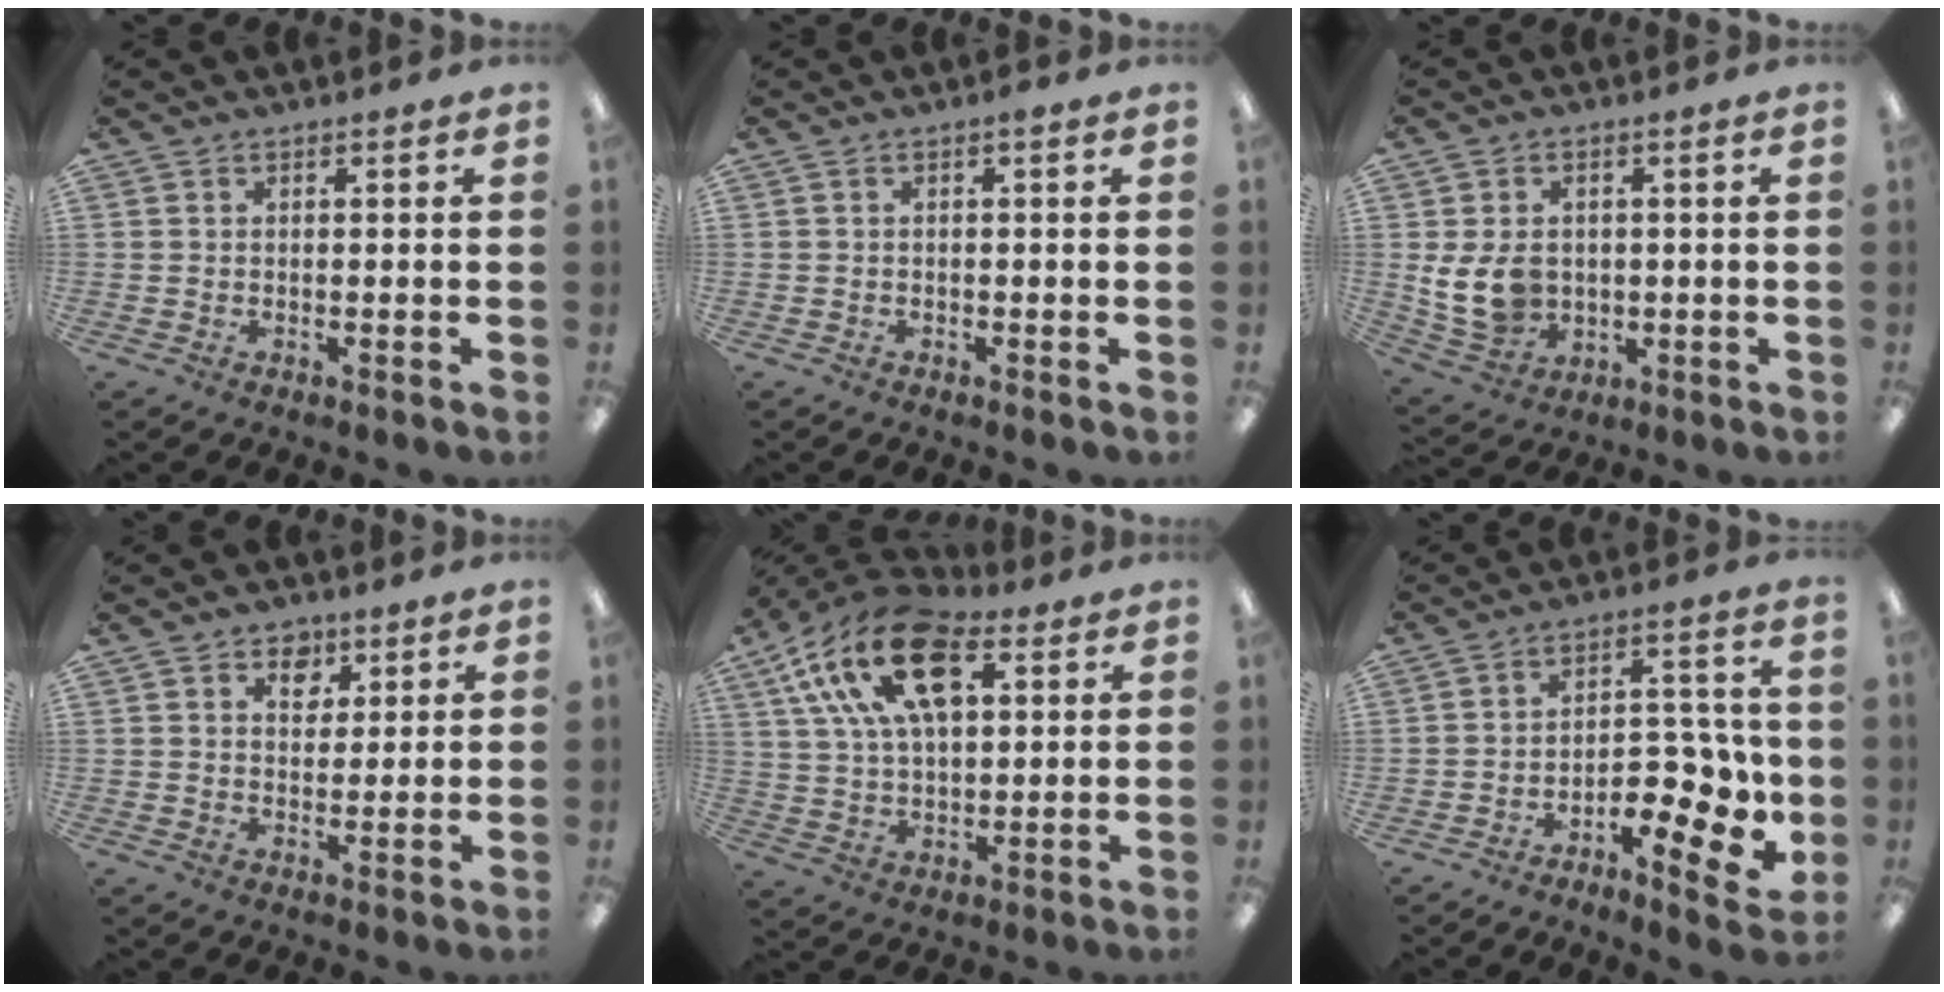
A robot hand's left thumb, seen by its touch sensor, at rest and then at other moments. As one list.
[{"total": 1.2, "force": [-0.3, 0.2, 1.1], "torque": [-0.020, 0.002, -0.006]}, {"total": 9.4, "force": [0.2, 7.2, 6.0], "torque": [-0.135, 0.004, 0.004]}, {"total": 5.4, "force": [2.8, 4.0, 2.3], "torque": [-0.009, -0.007, 0.041]}, {"total": 21.5, "force": [9.4, 11.7, 15.4], "torque": [-0.286, -0.020, 0.161]}, {"total": 13.2, "force": [-5.3, 6.6, 10.1], "torque": [-0.132, 0.029, -0.081]}]